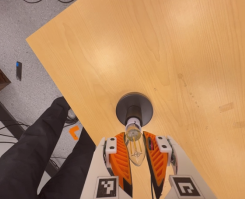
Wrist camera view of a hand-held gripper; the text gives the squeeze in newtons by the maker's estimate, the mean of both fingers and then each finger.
{"total": 22.5, "left": 23.5, "right": 21.6}